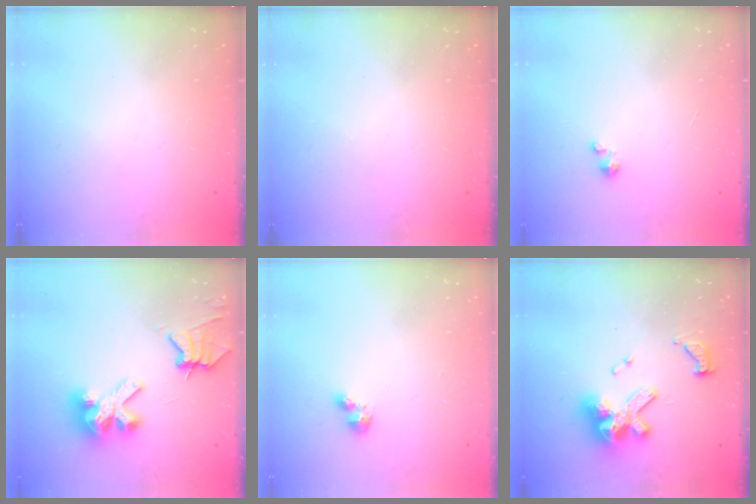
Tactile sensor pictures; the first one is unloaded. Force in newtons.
{"total": 0.0}
{"total": 1.2, "press": 1.1, "slide": 0.1}
{"total": 10.4, "press": 10.3, "slide": 1.0}
{"total": 4.6, "press": 4.6, "slide": 0.6}
{"total": 12.9, "press": 12.8, "slide": 1.4}